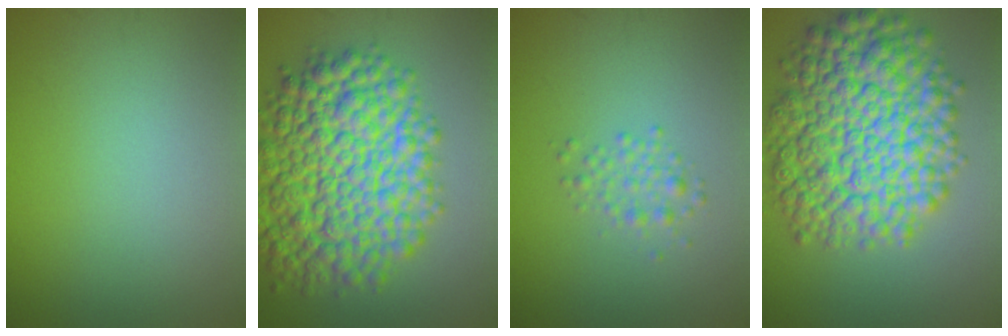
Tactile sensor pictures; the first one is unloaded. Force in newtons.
{"total": 12.2, "press": 12.2, "slide": 0.2}
{"total": 1.6, "press": 1.6, "slide": 0.0}
{"total": 11.9, "press": 11.9, "slide": 0.3}